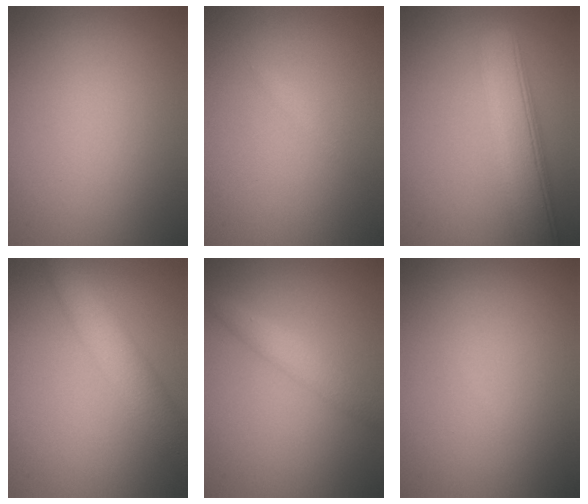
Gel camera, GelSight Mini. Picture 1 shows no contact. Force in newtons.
{"total": 0.6, "press": 0.6, "slide": 0.1}
{"total": 6.7, "press": 6.6, "slide": 0.6}
{"total": 5.4, "press": 5.4, "slide": 0.3}
{"total": 2.4, "press": 2.4, "slide": 0.0}
{"total": 0.0}